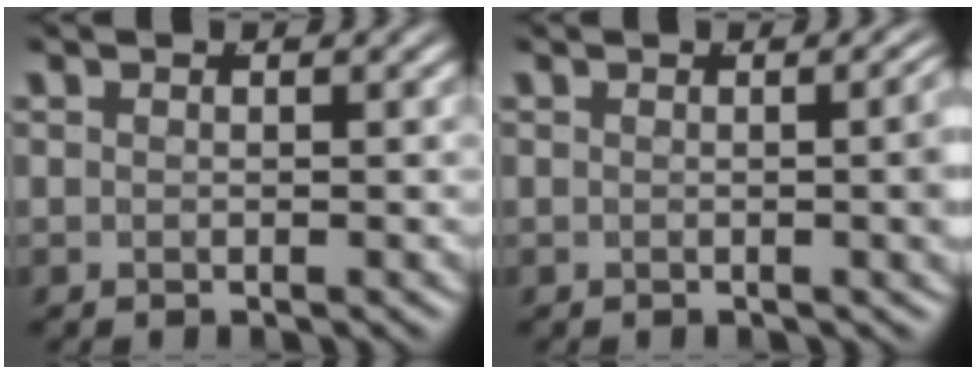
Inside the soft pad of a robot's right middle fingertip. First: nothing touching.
{"total": 3.1, "force": [0.3, 0.9, 3.0], "torque": [-0.014, 0.013, -0.005]}